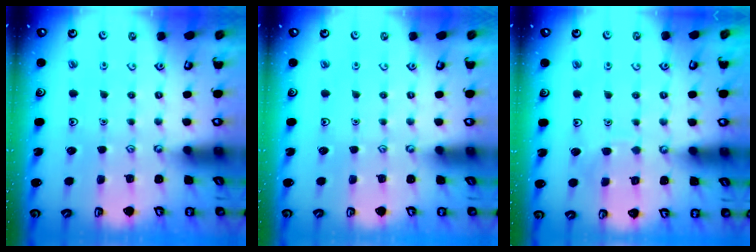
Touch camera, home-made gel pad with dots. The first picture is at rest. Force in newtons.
{"total": 0.0}
{"total": 4.5, "press": 4.5, "slide": 0.6}